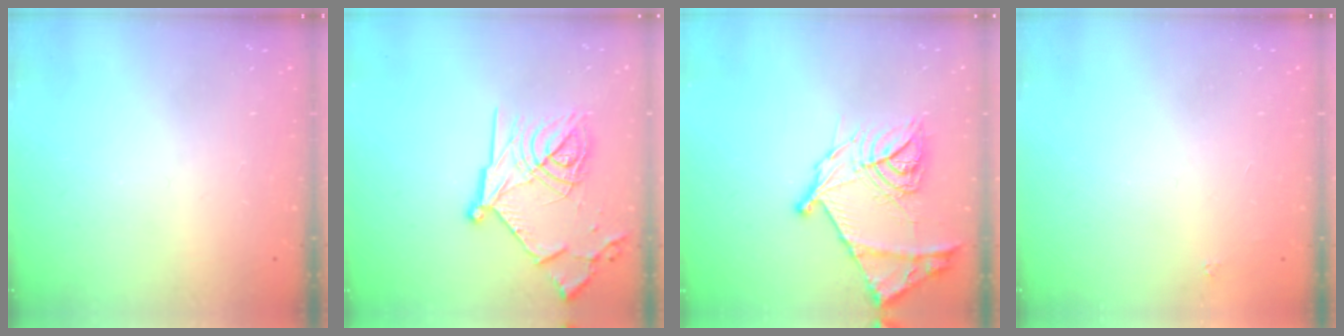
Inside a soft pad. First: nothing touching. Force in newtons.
{"total": 19.8, "press": 19.7, "slide": 1.2}
{"total": 19.1, "press": 19.0, "slide": 1.8}
{"total": 1.6, "press": 1.5, "slide": 0.2}